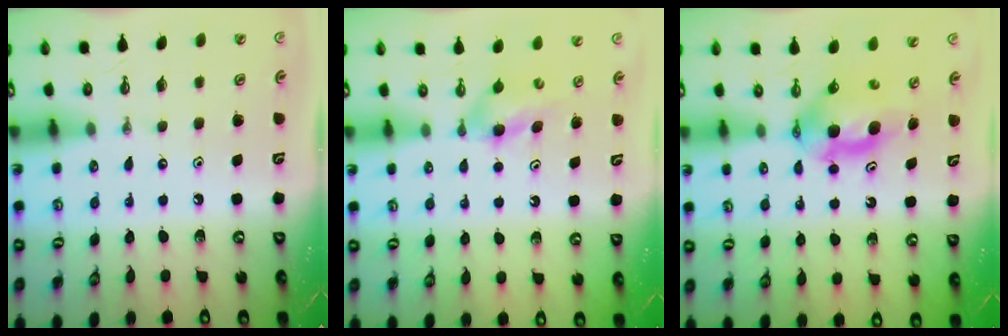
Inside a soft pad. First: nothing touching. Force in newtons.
{"total": 4.2, "press": 3.8, "slide": 1.8}
{"total": 8.6, "press": 5.1, "slide": 6.9}